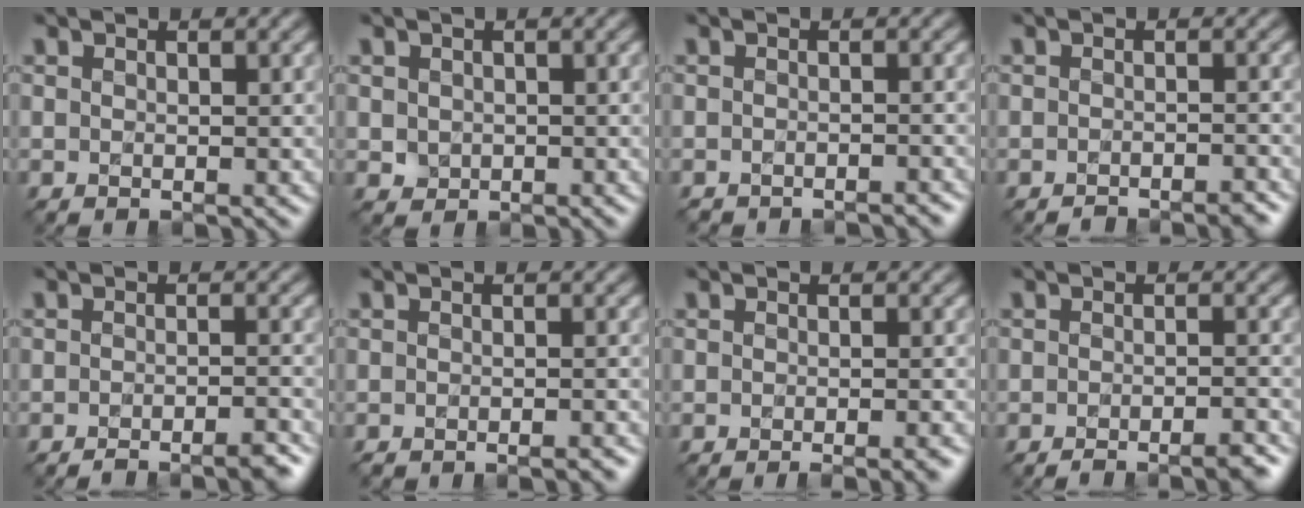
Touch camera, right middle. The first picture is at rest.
{"total": 1.2, "force": [0.1, 1.1, 0.4], "torque": [-0.006, -0.004, 0.003]}
{"total": 2.3, "force": [-2.3, 0.2, 0.1], "torque": [0.006, -0.001, -0.024]}
{"total": 2.0, "force": [-1.9, 0.3, 0.6], "torque": [0.001, 0.003, -0.027]}
{"total": 3.8, "force": [-3.1, 0.6, 2.2], "torque": [-0.026, 0.005, -0.046]}
{"total": 2.1, "force": [-1.9, 0.2, 0.8], "torque": [-0.007, -0.001, -0.026]}
{"total": 3.0, "force": [-1.8, 0.7, 2.3], "torque": [-0.016, 0.002, -0.023]}
{"total": 3.5, "force": [-2.8, 0.6, 2.1], "torque": [-0.025, 0.005, -0.043]}